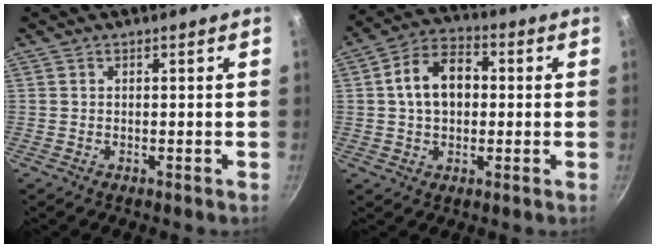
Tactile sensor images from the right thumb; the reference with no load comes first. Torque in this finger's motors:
{"motor_torque": [-0.65, 0.67, 0.05, 0.18, 0.04]}